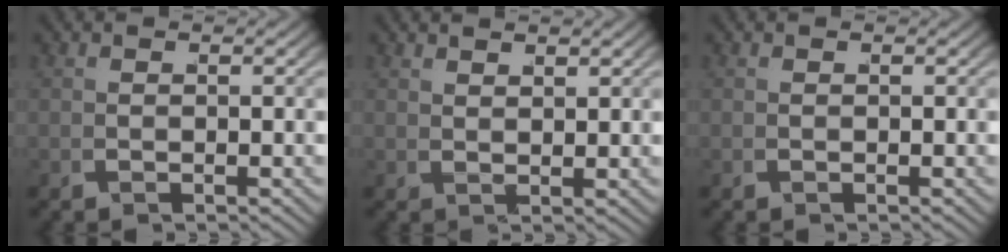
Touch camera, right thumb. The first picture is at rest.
{"total": 1.8, "force": [1.8, -0.2, 0.2], "torque": [0.003, 0.004, 0.038]}
{"total": 0.0}